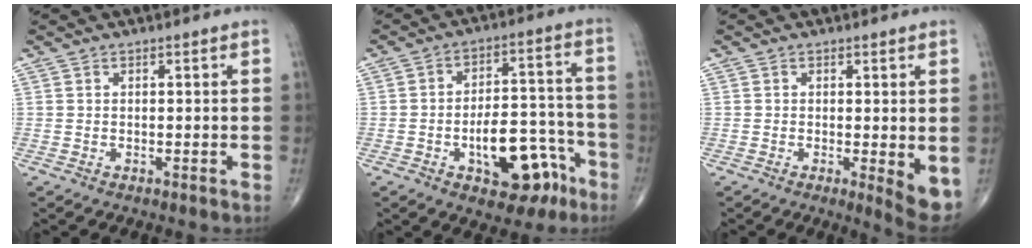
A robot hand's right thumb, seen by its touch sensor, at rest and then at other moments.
{"total": 14.9, "force": [-6.6, 7.5, 11.0], "torque": [-0.125, 0.060, -0.086]}
{"total": 5.2, "force": [-0.5, 1.4, 5.0], "torque": [-0.068, -0.015, -0.010]}